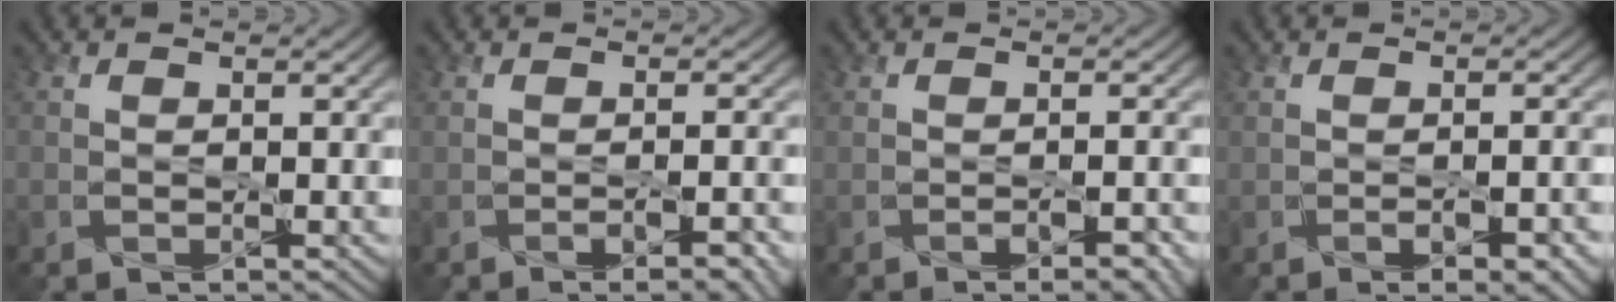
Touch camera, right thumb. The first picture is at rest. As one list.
[{"total": 4.3, "force": [-2.1, 1.2, 3.5], "torque": [-0.045, 0.002, -0.018]}, {"total": 3.4, "force": [-1.8, 1.0, 2.8], "torque": [-0.041, 0.001, -0.017]}, {"total": 4.4, "force": [-2.0, 1.5, 3.6], "torque": [-0.051, -0.002, -0.017]}]